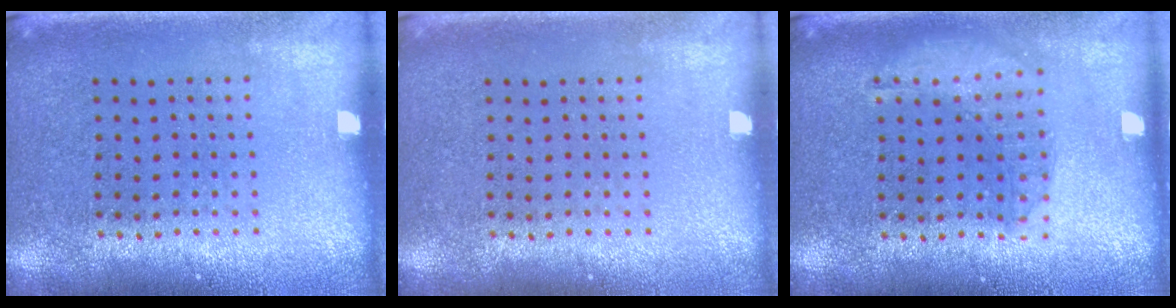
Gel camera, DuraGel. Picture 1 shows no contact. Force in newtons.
{"total": 0.0}
{"total": 1.3, "press": 1.3, "slide": 0.4}